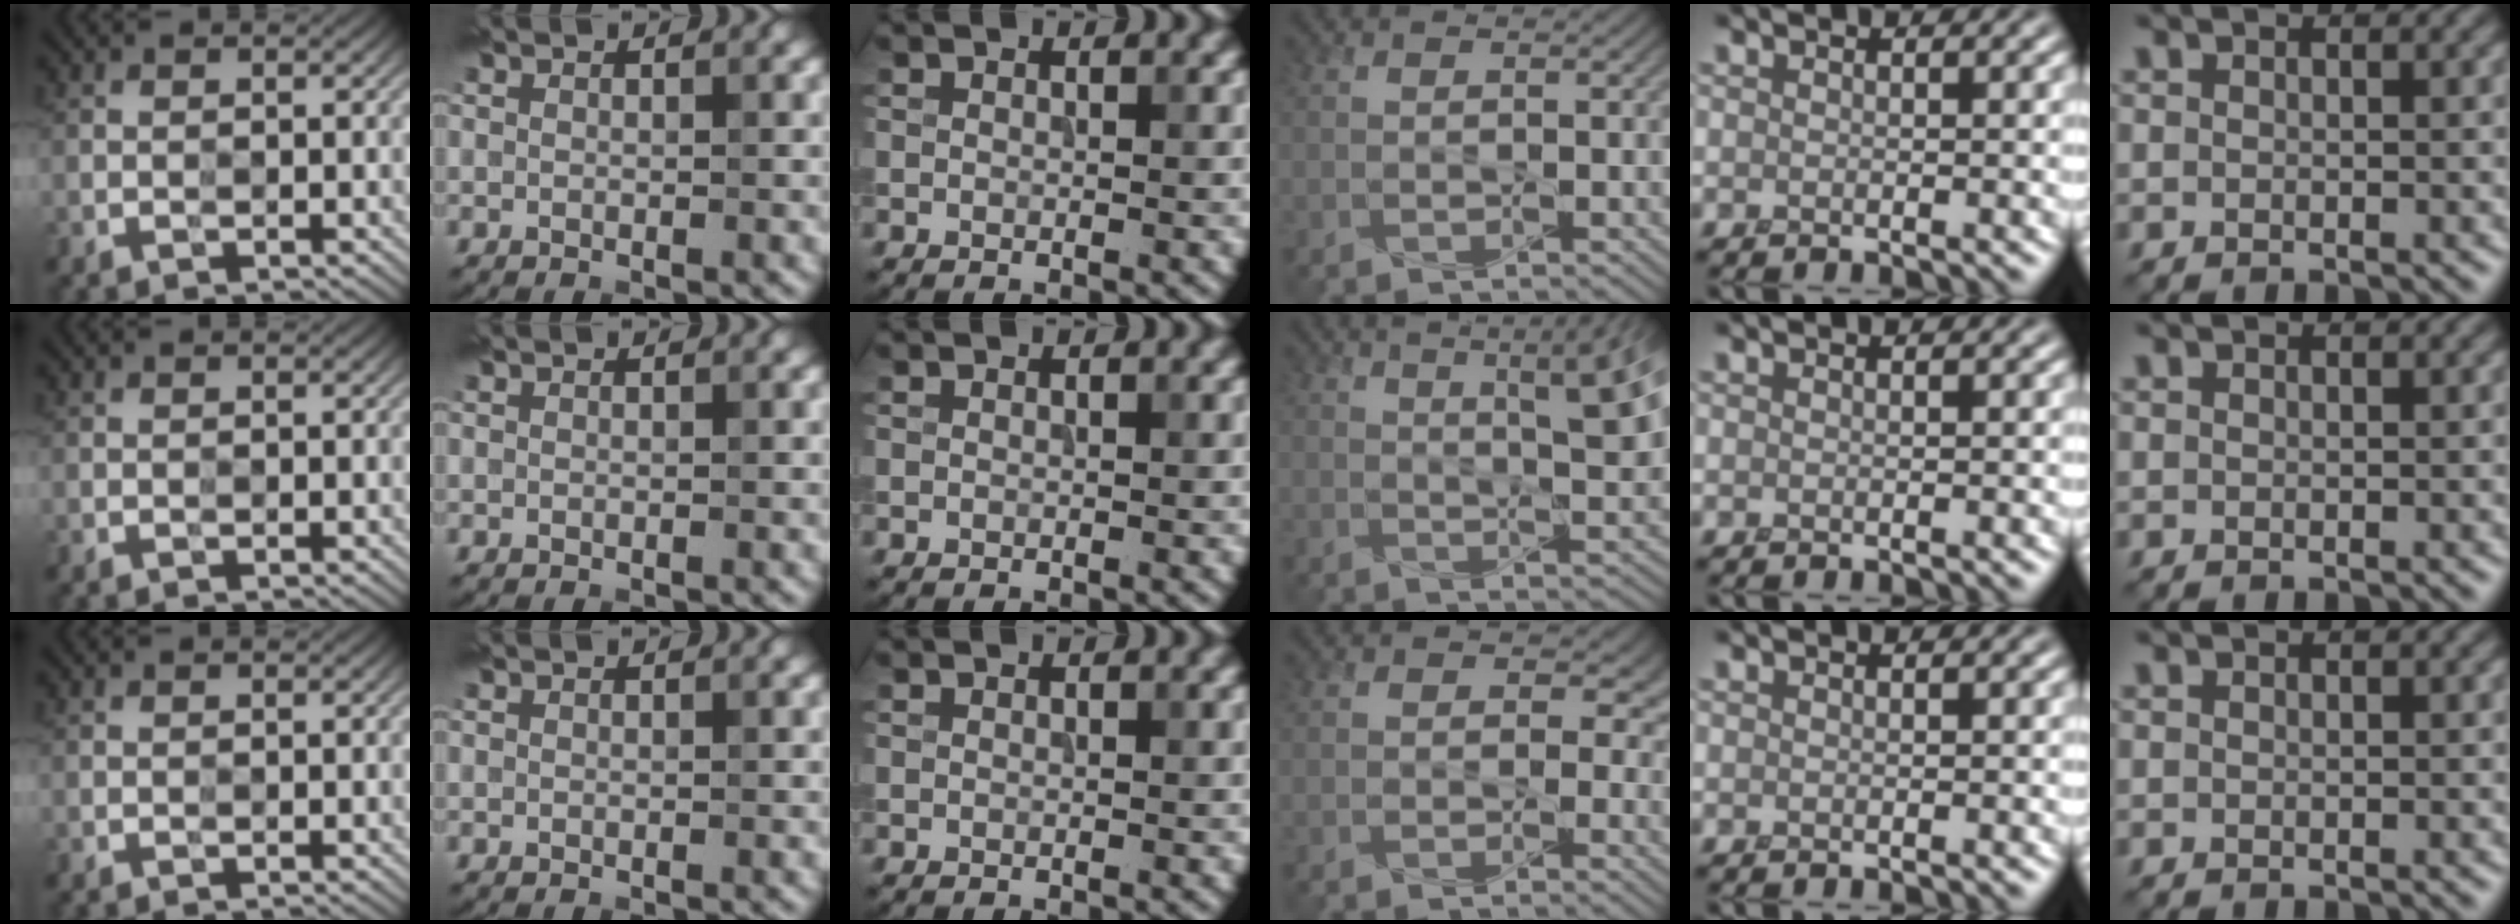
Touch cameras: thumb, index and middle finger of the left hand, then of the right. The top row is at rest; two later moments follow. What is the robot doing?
{"motion": "press", "object": "syringe"}